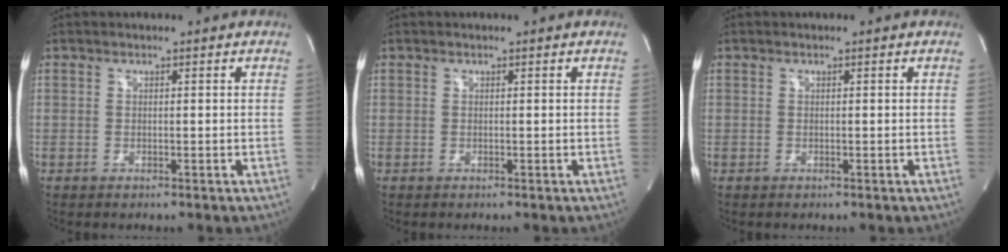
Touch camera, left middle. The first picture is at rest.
{"total": 0.0}
{"total": 0.0}